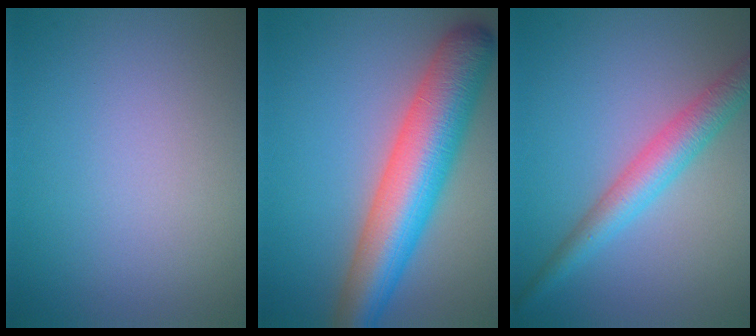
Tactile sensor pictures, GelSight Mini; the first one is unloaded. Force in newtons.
{"total": 9.1, "press": 9.1, "slide": 0.3}
{"total": 3.9, "press": 3.9, "slide": 0.1}